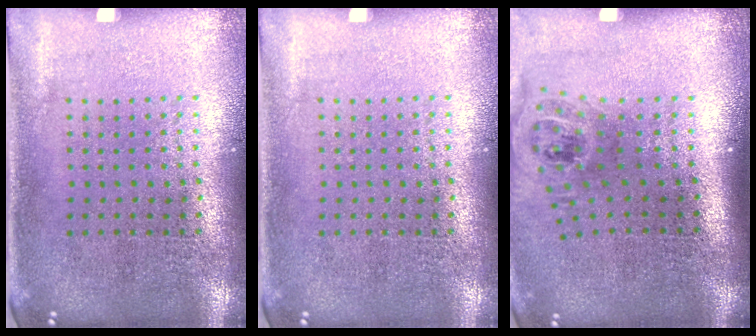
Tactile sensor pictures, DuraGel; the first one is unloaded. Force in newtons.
{"total": 0.0}
{"total": 1.5, "press": 1.1, "slide": 1.0}